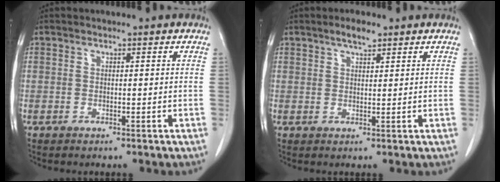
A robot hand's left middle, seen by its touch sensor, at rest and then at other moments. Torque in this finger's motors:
{"motor_torque": [0.38, -0.18, -0.01, 0.02]}